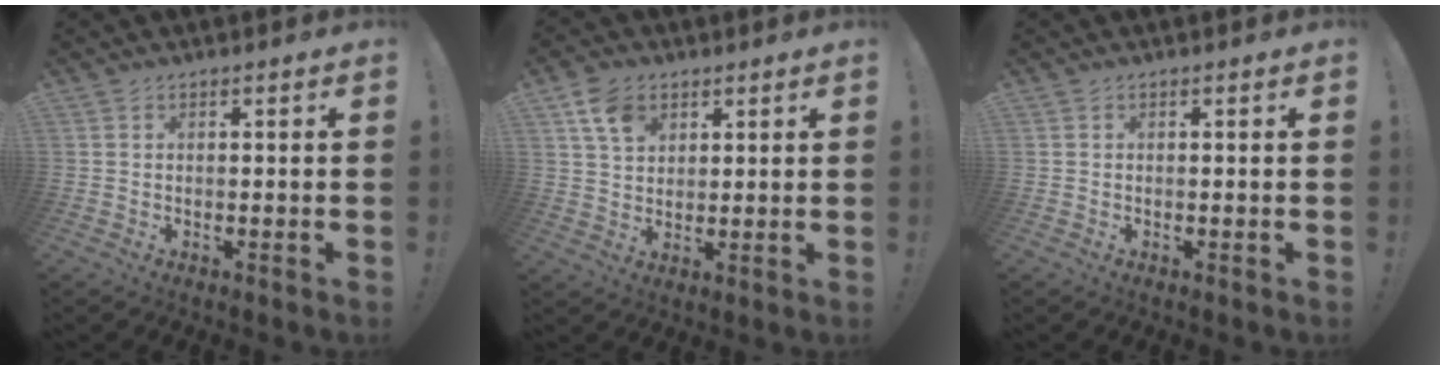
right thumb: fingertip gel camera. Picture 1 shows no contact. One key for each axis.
{"total": 8.4, "fx": 4.4, "fy": 5.9, "fz": 4.1, "tx": -0.064, "ty": -0.012, "tz": 0.084}
{"total": 0.0}